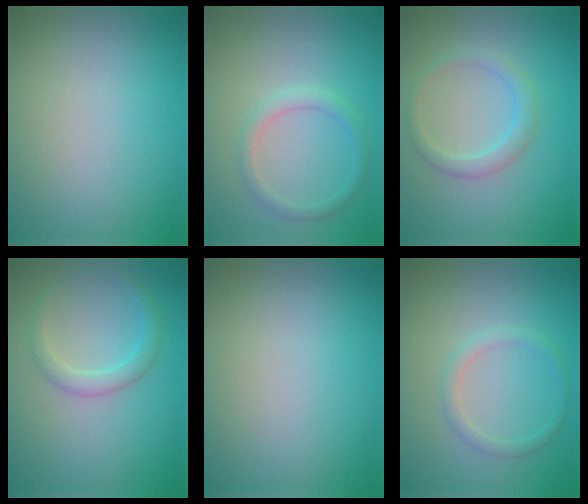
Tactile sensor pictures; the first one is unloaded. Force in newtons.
{"total": 1.7, "press": 1.7, "slide": 0.1}
{"total": 2.1, "press": 2.1, "slide": 0.1}
{"total": 2.0, "press": 2.0, "slide": 0.1}
{"total": 0.0}
{"total": 1.5, "press": 1.5, "slide": 0.1}